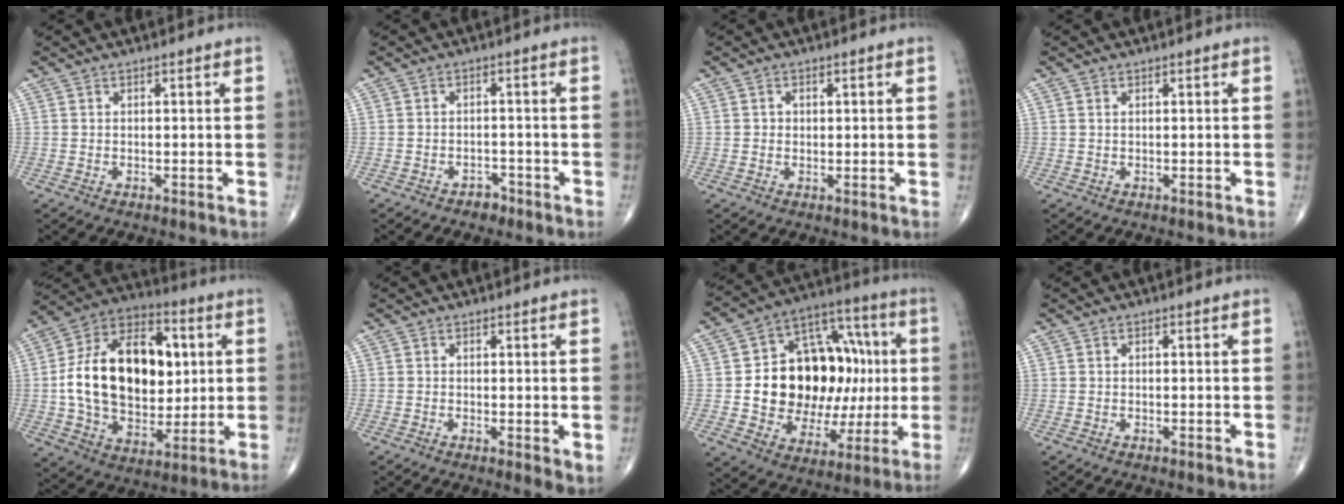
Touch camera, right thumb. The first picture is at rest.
{"total": 2.3, "force": [-1.8, 1.3, 0.5], "torque": [-0.003, 0.011, -0.028]}
{"total": 1.2, "force": [0.1, 1.1, 0.4], "torque": [-0.001, 0.000, 0.000]}
{"total": 0.5, "force": [0.3, 0.2, 0.4], "torque": [-0.010, 0.004, 0.006]}
{"total": 25.2, "force": [2.4, 16.4, 19.0], "torque": [-0.297, 0.008, 0.045]}
{"total": 2.8, "force": [-0.4, 0.8, 2.7], "torque": [-0.042, -0.012, -0.010]}
{"total": 25.0, "force": [0.7, 16.9, 18.4], "torque": [-0.243, 0.028, 0.026]}
{"total": 0.0}